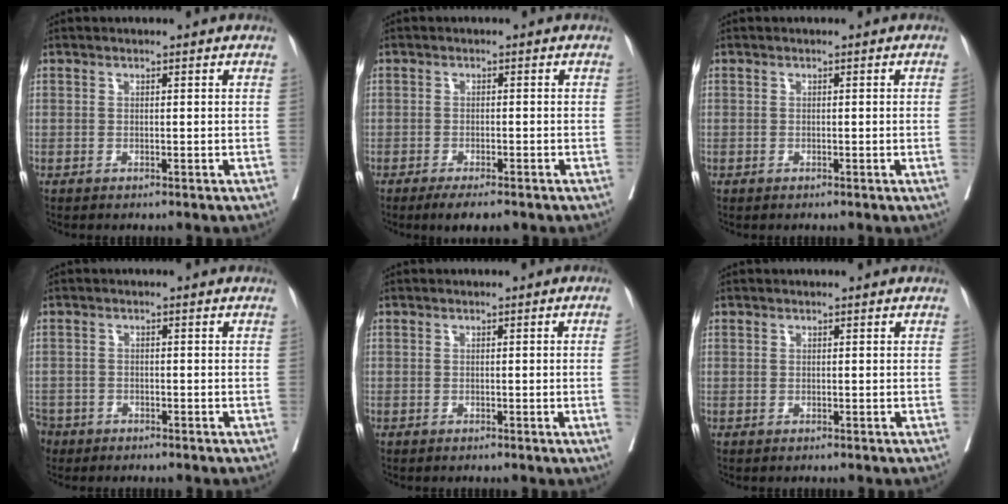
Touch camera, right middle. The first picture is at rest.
{"total": 4.3, "force": [-3.2, 0.9, 2.7], "torque": [-0.035, -0.006, -0.047]}
{"total": 0.6, "force": [-0.1, -0.2, 0.5], "torque": [-0.003, 0.001, -0.002]}
{"total": 5.4, "force": [-3.7, 3.8, 1.0], "torque": [-0.031, -0.001, -0.070]}
{"total": 2.2, "force": [-0.4, -0.8, 2.0], "torque": [-0.025, -0.002, -0.005]}
{"total": 0.0}